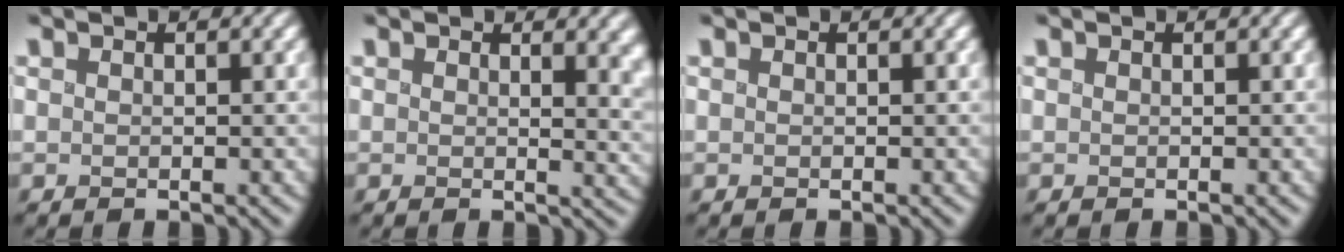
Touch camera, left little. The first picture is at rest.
{"total": 6.1, "force": [3.4, 3.2, 3.9], "torque": [-0.017, 0.002, 0.054]}
{"total": 0.0}
{"total": 0.0}